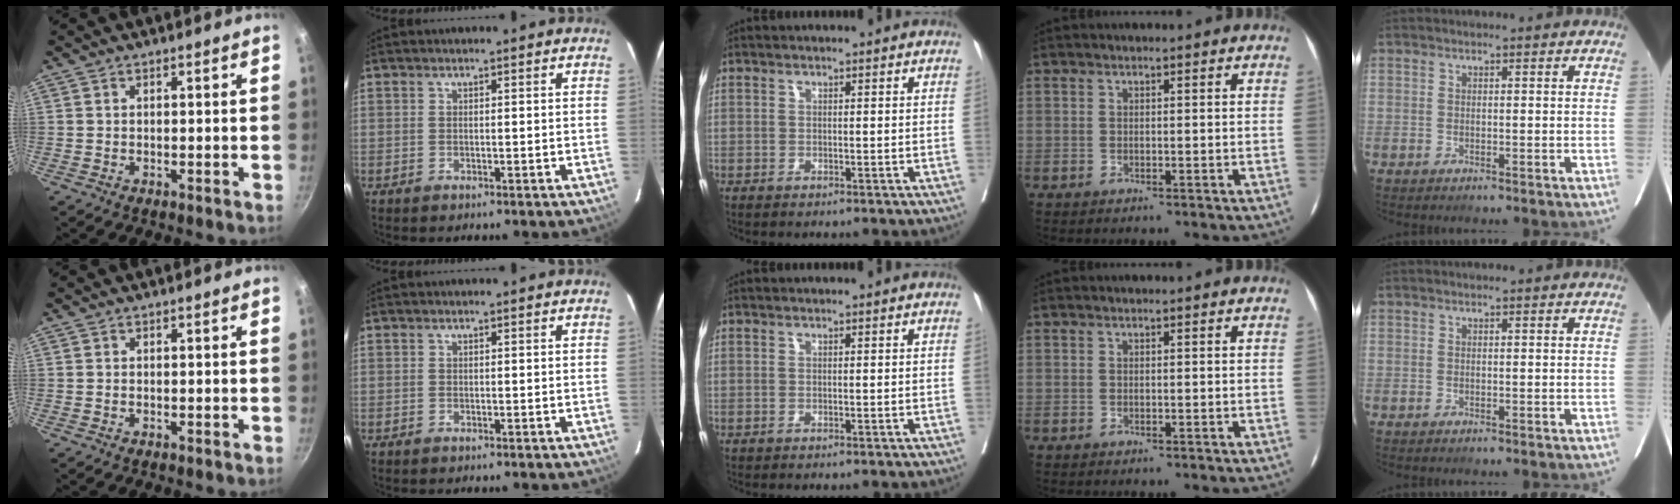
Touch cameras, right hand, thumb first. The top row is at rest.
{}